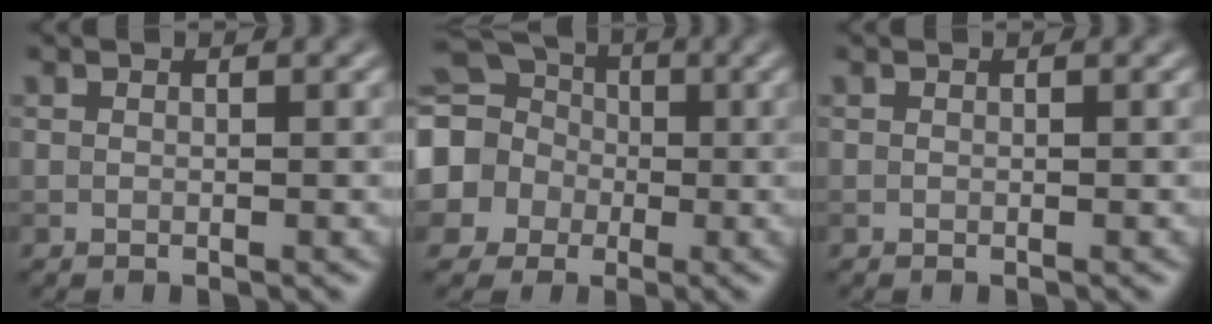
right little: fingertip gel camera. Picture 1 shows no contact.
{"total": 14.0, "force": [0.1, 12.9, 5.4], "torque": [-0.148, 0.006, -0.039]}
{"total": 0.0}